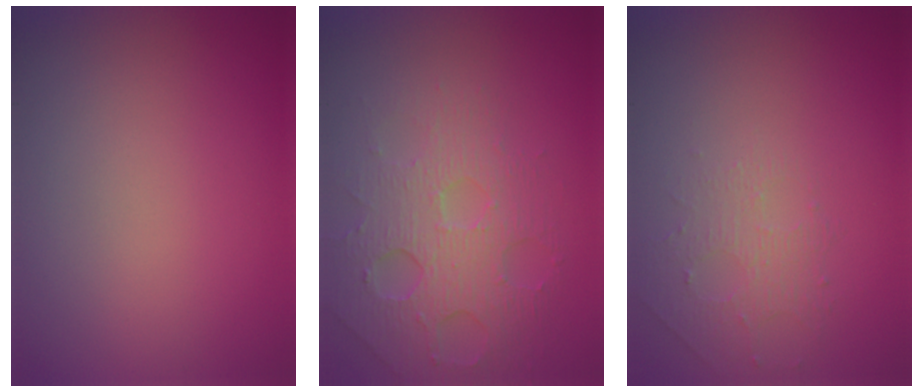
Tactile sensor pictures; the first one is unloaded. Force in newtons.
{"total": 5.1, "press": 4.2, "slide": 2.9}
{"total": 1.5, "press": 1.0, "slide": 1.1}